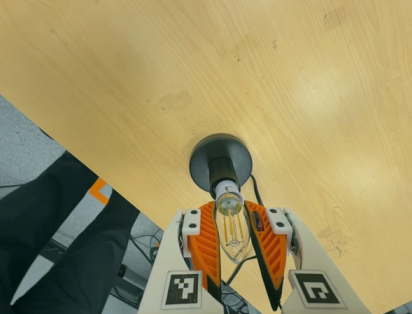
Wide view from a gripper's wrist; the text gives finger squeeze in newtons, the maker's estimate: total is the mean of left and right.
{"total": 13.7, "left": 13.3, "right": 14.1}